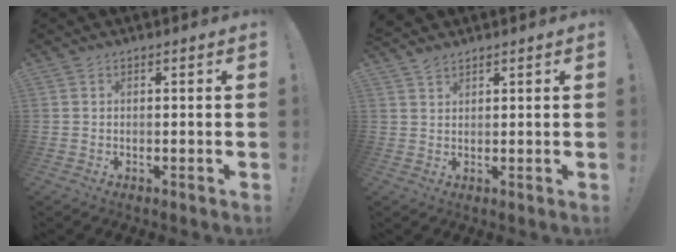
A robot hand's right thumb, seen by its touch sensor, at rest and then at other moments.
{"total": 2.4, "force": [2.2, 0.7, 0.9], "torque": [-0.016, -0.010, 0.040]}